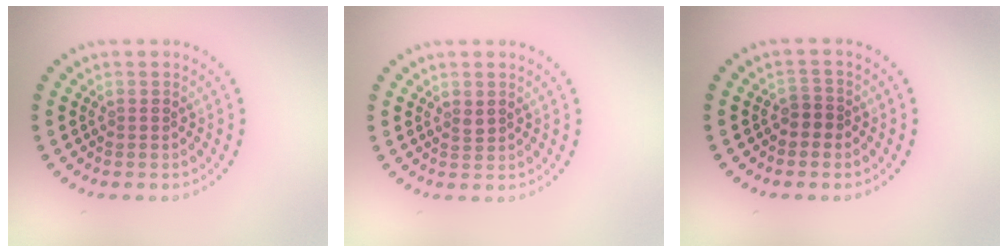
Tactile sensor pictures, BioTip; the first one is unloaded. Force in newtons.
{"total": 0.7, "press": 0.6, "slide": 0.3}
{"total": 1.3, "press": 1.1, "slide": 0.8}